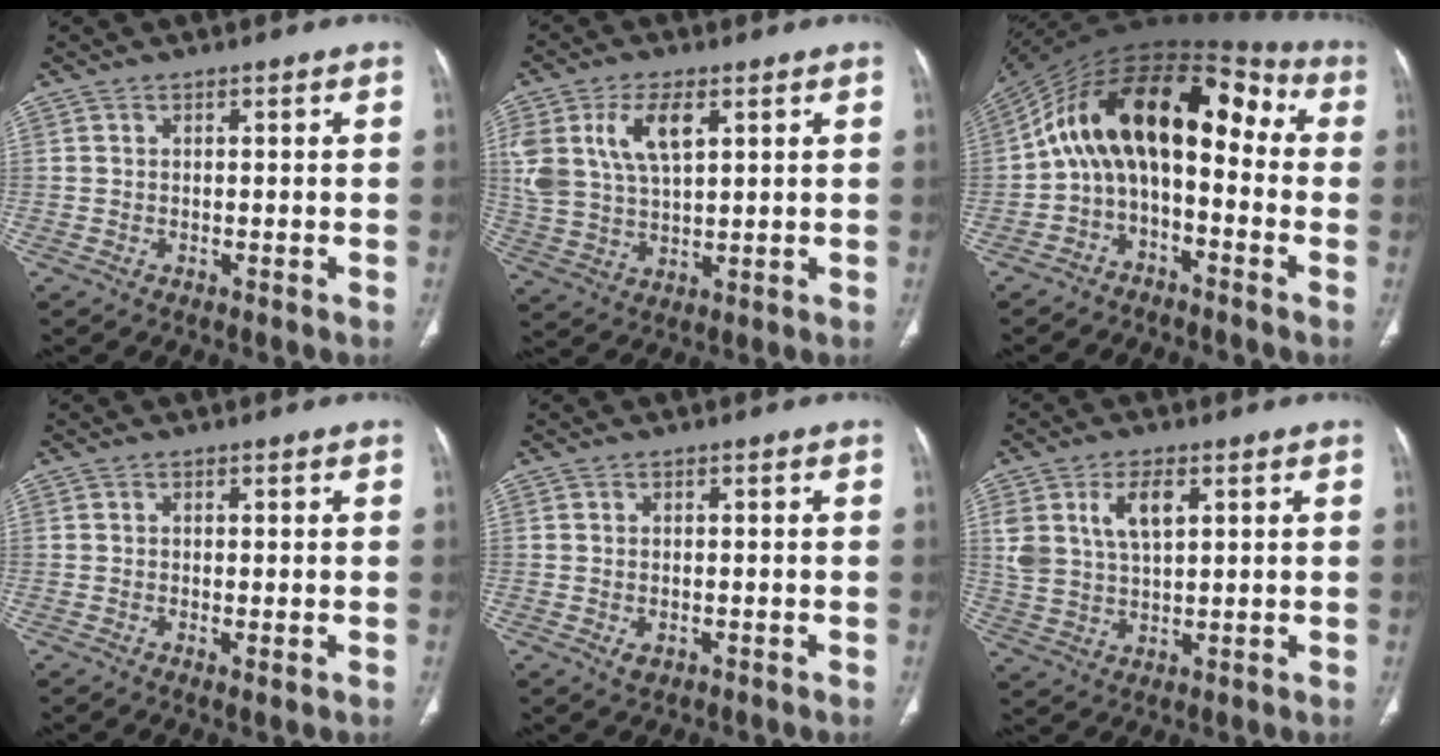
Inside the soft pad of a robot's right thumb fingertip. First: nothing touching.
{"total": 11.9, "force": [4.6, 6.2, 9.0], "torque": [-0.186, -0.006, 0.098]}
{"total": 19.0, "force": [-0.6, 11.0, 15.4], "torque": [-0.225, 0.099, -0.023]}
{"total": 1.1, "force": [-0.2, 0.3, 1.1], "torque": [-0.023, -0.007, -0.002]}
{"total": 1.7, "force": [-0.5, 1.1, 1.2], "torque": [-0.018, 0.000, -0.001]}
{"total": 8.3, "force": [3.3, 4.4, 6.2], "torque": [-0.117, -0.006, 0.070]}